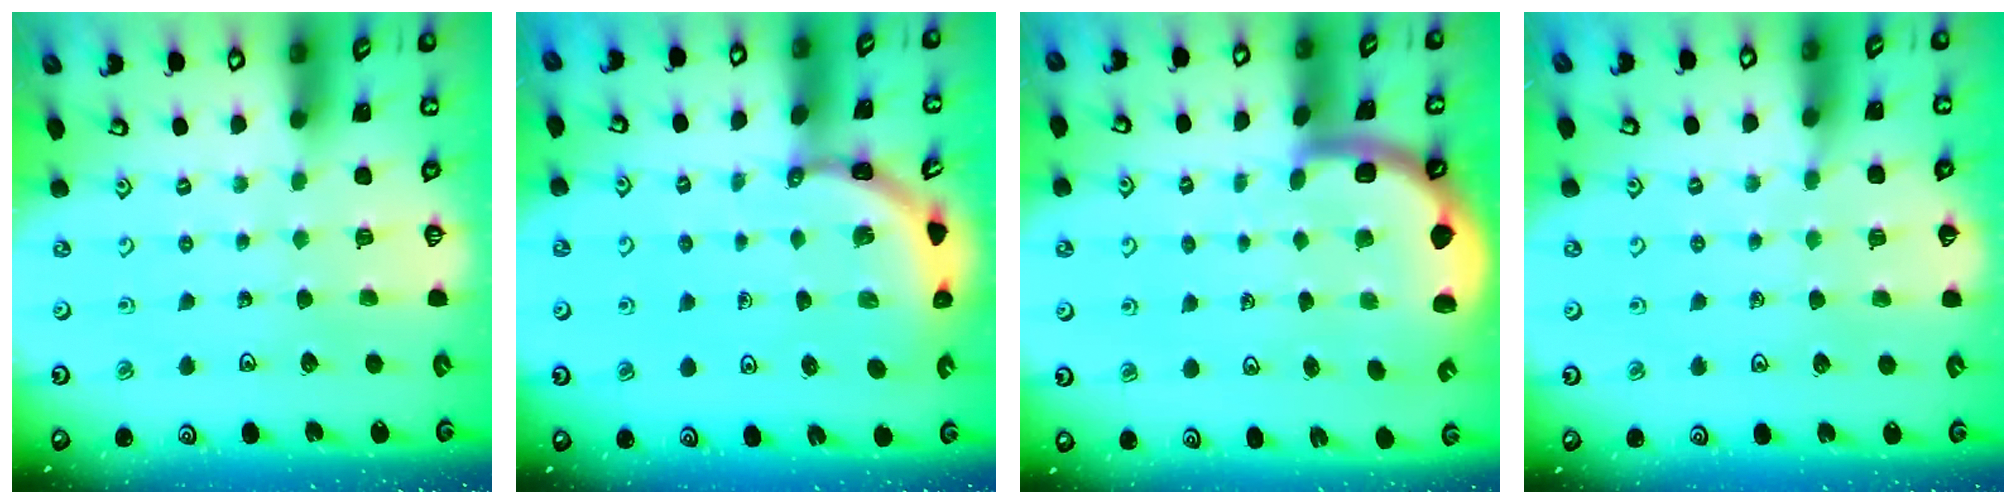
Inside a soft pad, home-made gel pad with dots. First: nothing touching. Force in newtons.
{"total": 3.5, "press": 3.5, "slide": 0.3}
{"total": 5.4, "press": 5.1, "slide": 1.8}
{"total": 4.3, "press": 4.3, "slide": 0.6}